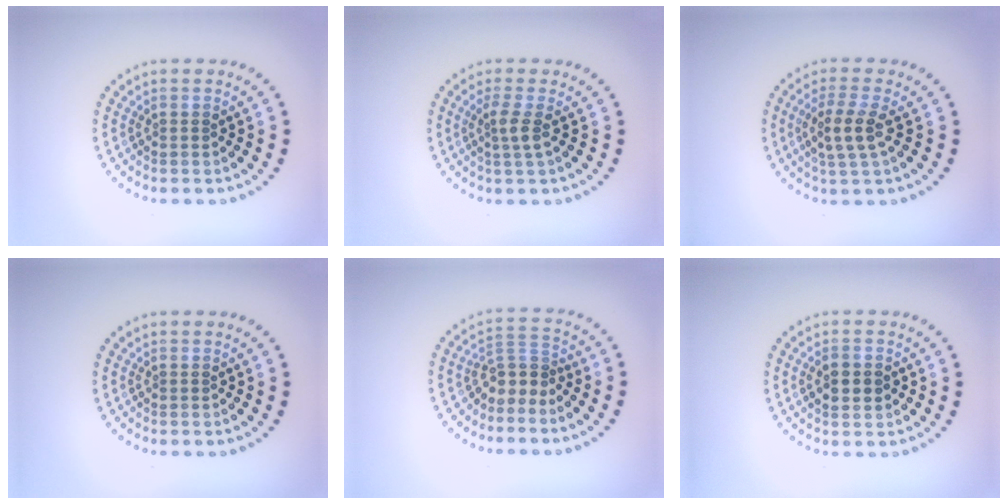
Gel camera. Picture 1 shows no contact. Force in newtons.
{"total": 1.7, "press": 1.3, "slide": 1.1}
{"total": 3.0, "press": 2.6, "slide": 1.4}
{"total": 0.0}
{"total": 2.6, "press": 1.8, "slide": 1.9}
{"total": 3.1, "press": 3.1, "slide": 0.0}